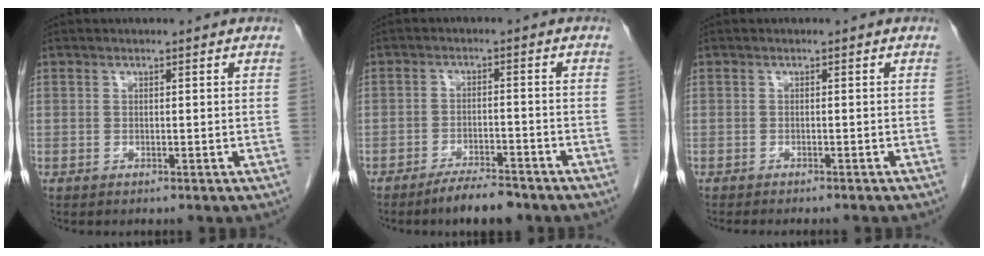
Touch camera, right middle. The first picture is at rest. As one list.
[{"total": 7.0, "force": [-5.5, 2.0, 3.9], "torque": [-0.061, -0.004, -0.088]}, {"total": 5.9, "force": [-5.2, 0.7, 2.7], "torque": [-0.021, -0.009, -0.064]}]